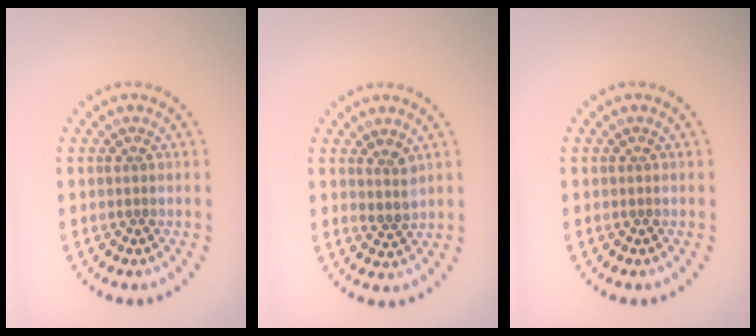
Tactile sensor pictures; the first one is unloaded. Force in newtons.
{"total": 1.5, "press": 1.2, "slide": 1.0}
{"total": 0.0}